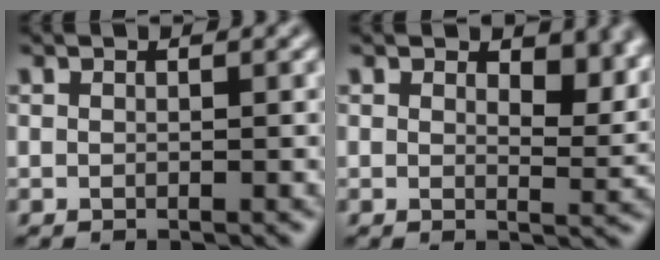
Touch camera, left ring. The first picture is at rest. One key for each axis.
{"total": 3.5, "fx": 2.0, "fy": 1.7, "fz": 2.4, "tx": -0.035, "ty": -0.007, "tz": 0.026}